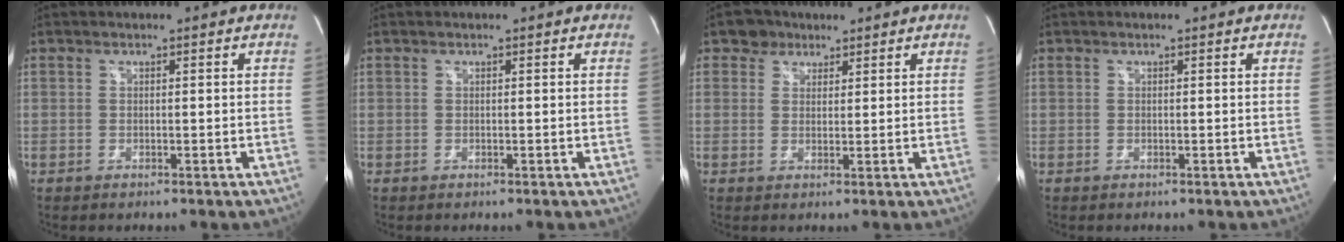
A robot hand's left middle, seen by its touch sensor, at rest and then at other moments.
{"total": 0.0}
{"total": 3.3, "force": [2.2, 2.4, 0.3], "torque": [-0.007, 0.007, 0.032]}
{"total": 0.0}